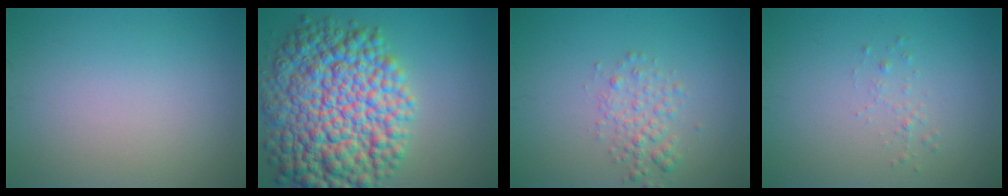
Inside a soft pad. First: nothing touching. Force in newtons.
{"total": 14.0, "press": 14.0, "slide": 0.2}
{"total": 2.2, "press": 2.2, "slide": 0.1}
{"total": 0.8, "press": 0.8, "slide": 0.0}